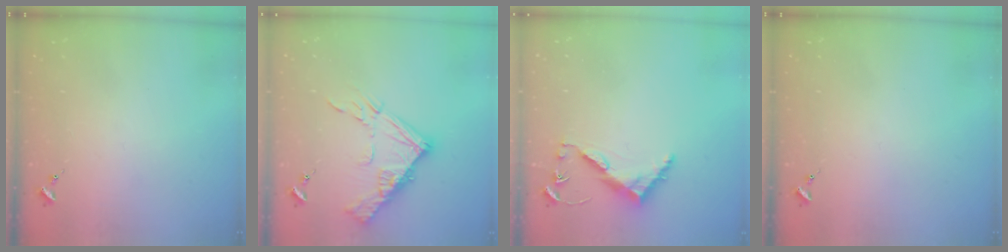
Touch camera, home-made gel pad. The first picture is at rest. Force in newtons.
{"total": 14.5, "press": 14.4, "slide": 1.6}
{"total": 8.2, "press": 8.1, "slide": 0.6}
{"total": 0.0}